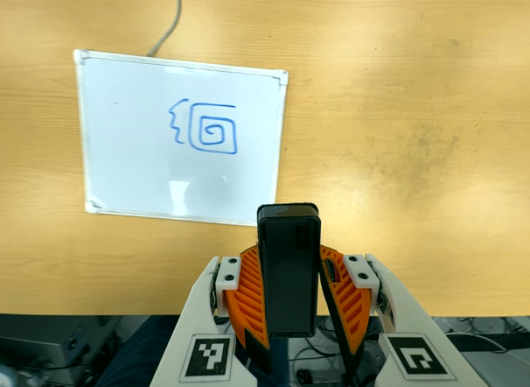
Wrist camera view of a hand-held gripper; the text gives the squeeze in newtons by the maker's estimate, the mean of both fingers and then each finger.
{"total": 6.7, "left": 6.3, "right": 7.2}